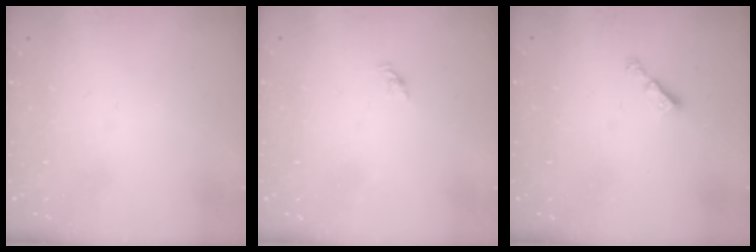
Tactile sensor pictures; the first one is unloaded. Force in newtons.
{"total": 0.5, "press": 0.3, "slide": 0.4}
{"total": 3.0, "press": 2.9, "slide": 0.5}